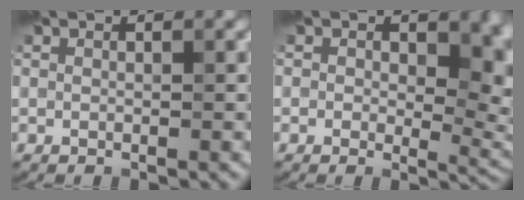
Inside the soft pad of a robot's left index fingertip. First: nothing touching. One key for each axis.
{"total": 7.8, "fx": 0.7, "fy": 4.7, "fz": 6.1, "tx": -0.062, "ty": -0.003, "tz": 0.013}